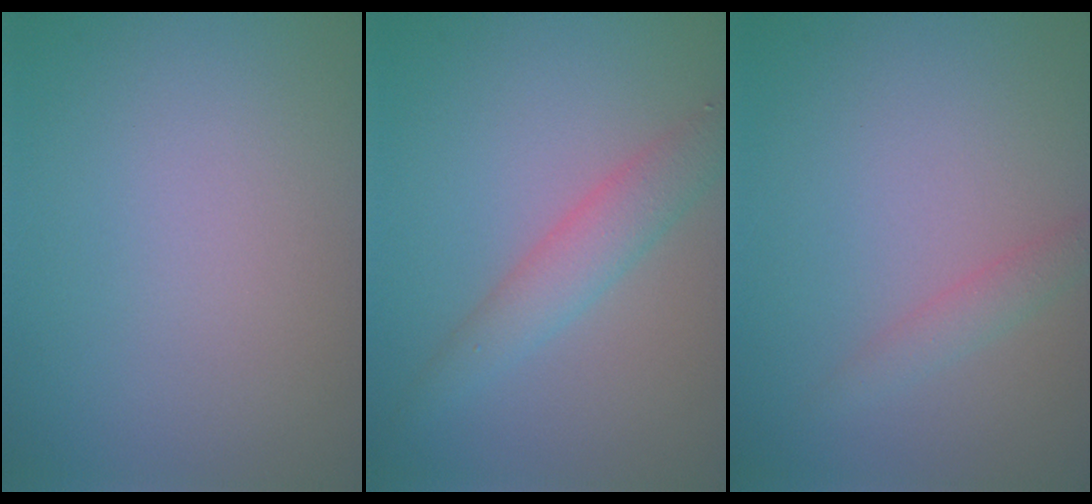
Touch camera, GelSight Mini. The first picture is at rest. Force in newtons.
{"total": 3.1, "press": 3.1, "slide": 0.1}
{"total": 1.5, "press": 1.5, "slide": 0.0}